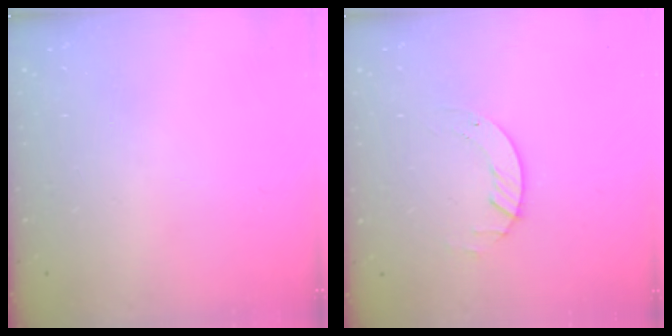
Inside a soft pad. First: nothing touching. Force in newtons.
{"total": 2.7, "press": 2.7, "slide": 0.3}